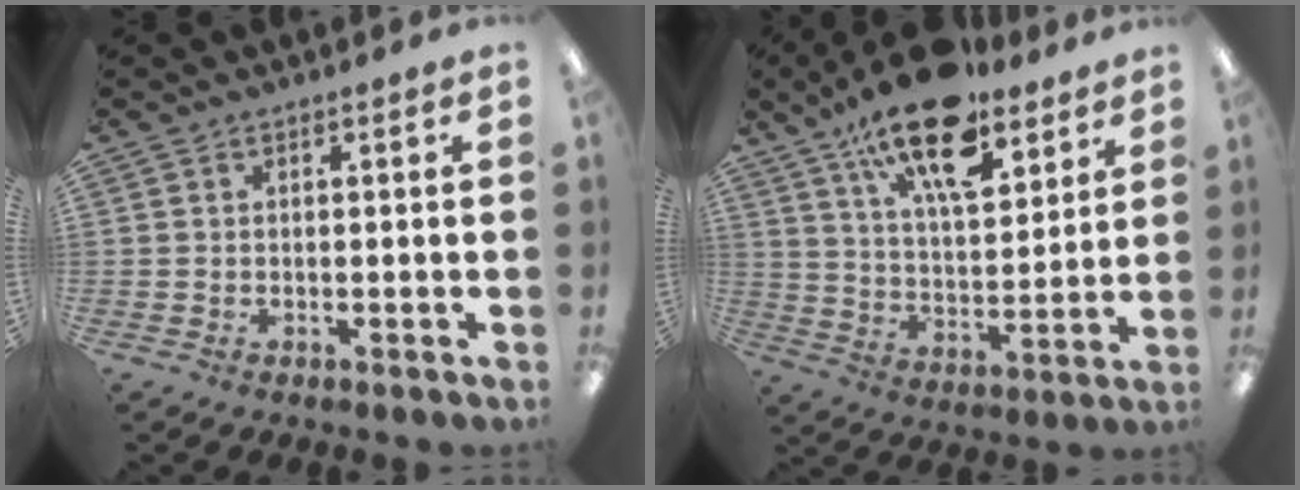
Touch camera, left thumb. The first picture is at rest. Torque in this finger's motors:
{"motor_torque": [0.76, 0.76, 1.67, -1.10, 0.38]}